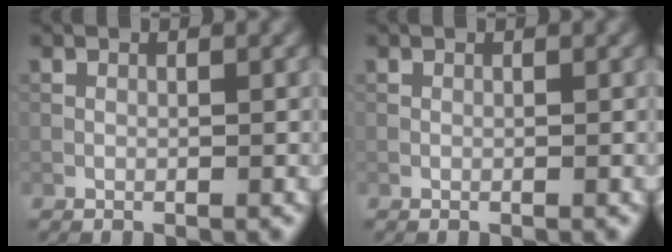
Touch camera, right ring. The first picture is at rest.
{"total": 0.0}